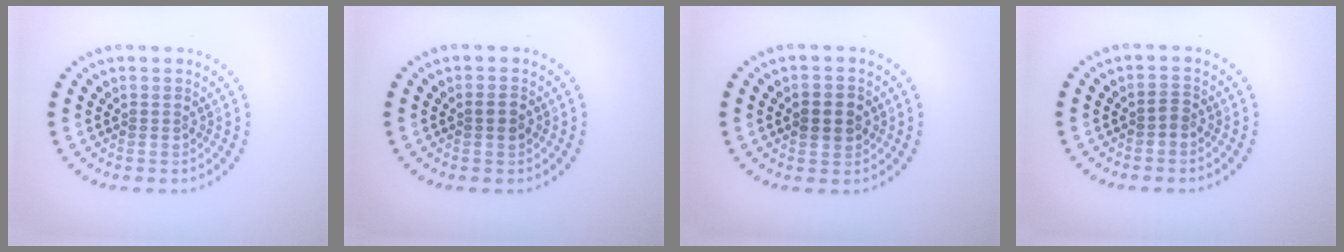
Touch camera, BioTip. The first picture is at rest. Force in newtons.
{"total": 1.2, "press": 1.2, "slide": 0.3}
{"total": 2.4, "press": 2.4, "slide": 0.2}
{"total": 0.9, "press": 0.7, "slide": 0.5}